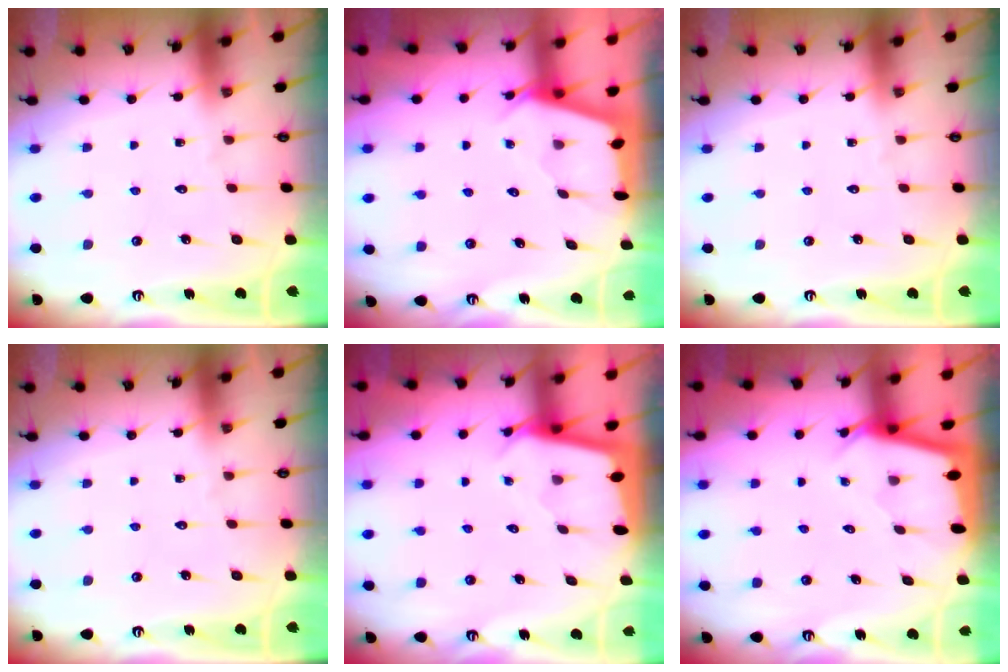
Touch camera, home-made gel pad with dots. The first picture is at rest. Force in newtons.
{"total": 2.4, "press": 2.4, "slide": 0.3}
{"total": 0.0}
{"total": 0.0}
{"total": 2.3, "press": 2.3, "slide": 0.1}
{"total": 2.3, "press": 2.3, "slide": 0.2}